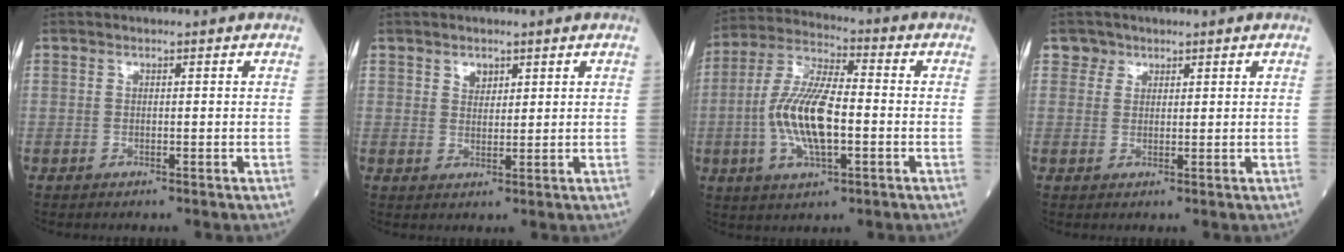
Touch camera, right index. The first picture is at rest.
{"total": 2.0, "force": [1.3, 1.3, 0.9], "torque": [-0.013, 0.000, 0.024]}
{"total": 12.6, "force": [-2.0, 3.7, 11.8], "torque": [-0.248, 0.006, -0.037]}
{"total": 1.9, "force": [1.2, 1.4, -0.3], "torque": [0.016, 0.001, 0.015]}